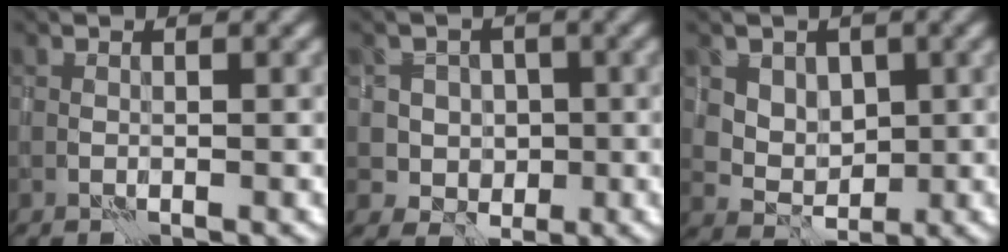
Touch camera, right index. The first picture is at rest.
{"total": 3.4, "force": [0.5, 3.3, 0.7], "torque": [0.000, -0.002, 0.006]}
{"total": 3.4, "force": [1.6, 2.8, 1.1], "torque": [-0.031, -0.020, 0.055]}